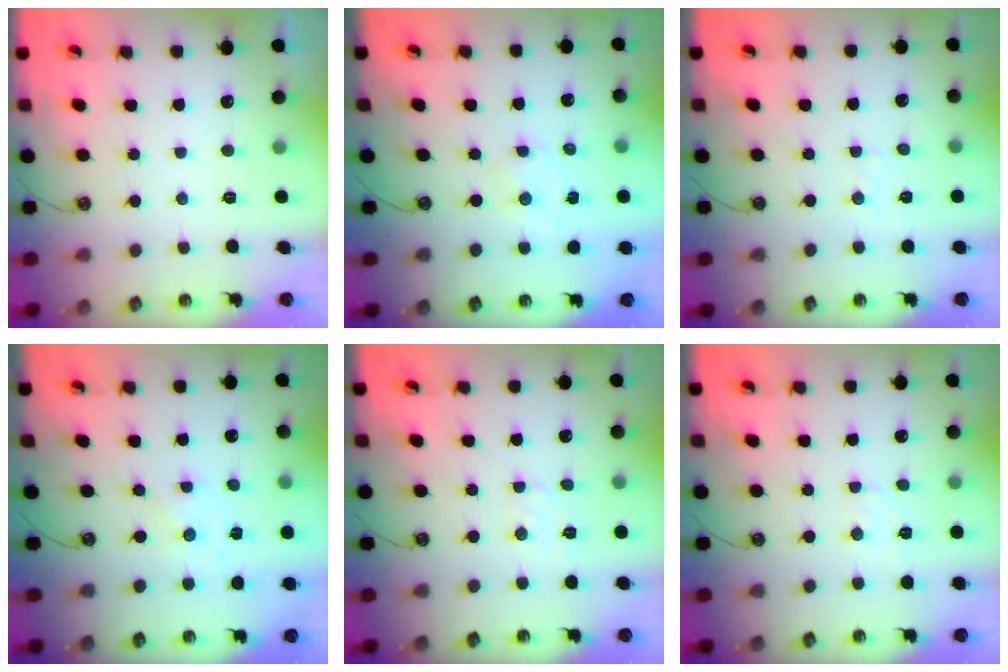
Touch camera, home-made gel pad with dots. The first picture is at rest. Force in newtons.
{"total": 1.8, "press": 1.8, "slide": 0.3}
{"total": 3.1, "press": 3.0, "slide": 0.6}
{"total": 0.0}
{"total": 5.2, "press": 5.1, "slide": 0.6}
{"total": 5.4, "press": 5.3, "slide": 0.6}